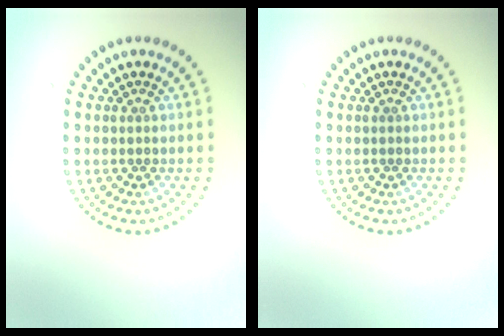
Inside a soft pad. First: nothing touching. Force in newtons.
{"total": 0.0}